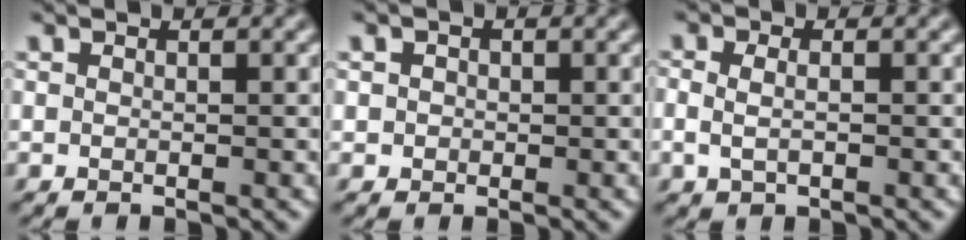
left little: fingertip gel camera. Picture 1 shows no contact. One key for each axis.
{"total": 1.4, "fx": 0.4, "fy": 1.2, "fz": 0.6, "tx": -0.012, "ty": 0.006, "tz": 0.006}
{"total": 2.6, "fx": 0.2, "fy": 1.8, "fz": 1.8, "tx": -0.025, "ty": 0.010, "tz": -0.006}